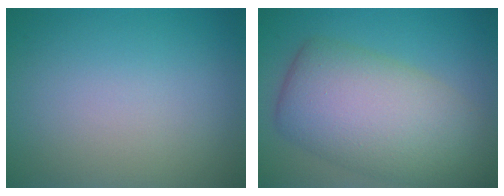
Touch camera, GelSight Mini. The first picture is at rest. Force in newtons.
{"total": 9.8, "press": 9.8, "slide": 0.4}